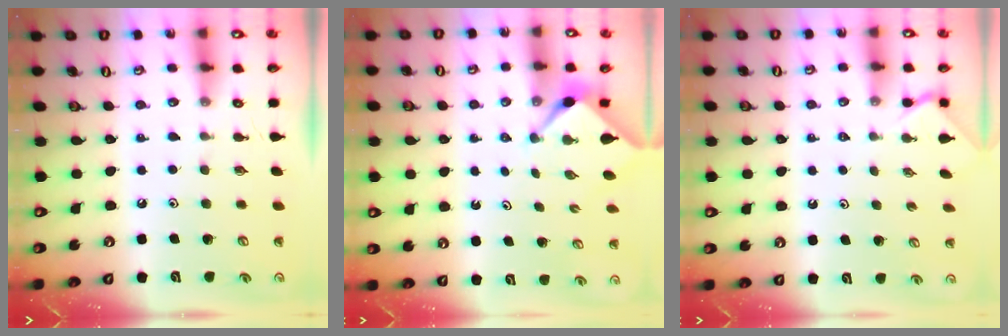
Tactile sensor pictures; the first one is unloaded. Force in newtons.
{"total": 2.4, "press": 2.3, "slide": 0.3}
{"total": 2.4, "press": 2.4, "slide": 0.4}